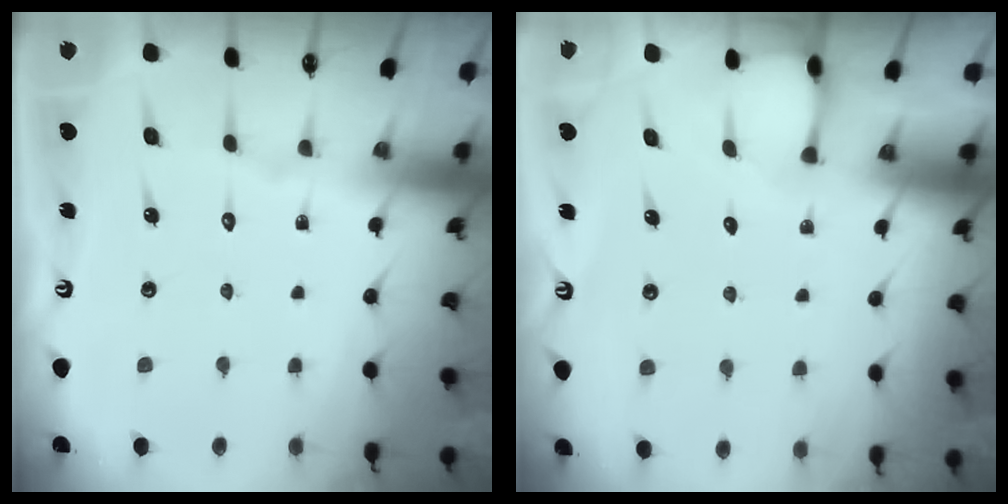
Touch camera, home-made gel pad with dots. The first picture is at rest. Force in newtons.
{"total": 2.7, "press": 2.7, "slide": 0.4}